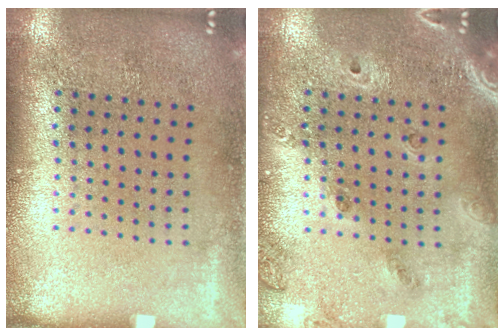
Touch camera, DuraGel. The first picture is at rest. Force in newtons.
{"total": 1.4, "press": 1.3, "slide": 0.6}